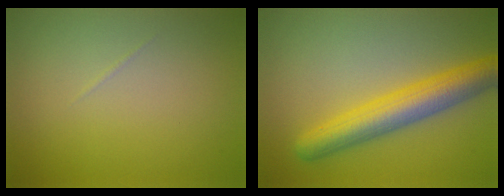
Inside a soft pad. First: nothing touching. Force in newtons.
{"total": 6.0, "press": 6.0, "slide": 0.1}